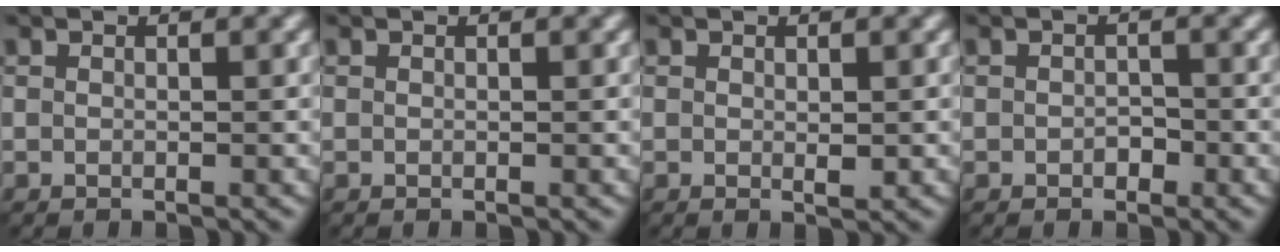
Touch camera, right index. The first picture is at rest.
{"total": 0.0}
{"total": 0.8, "force": [0.0, 0.3, 0.8], "torque": [-0.011, -0.002, 0.001]}
{"total": 1.1, "force": [-0.4, 0.8, 0.6], "torque": [-0.010, -0.003, -0.008]}